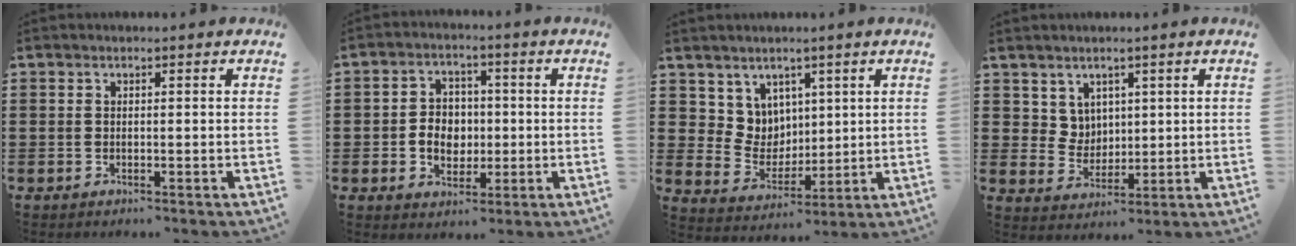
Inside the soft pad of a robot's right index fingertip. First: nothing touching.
{"total": 5.0, "force": [-0.5, 4.3, 2.4], "torque": [-0.049, 0.009, -0.013]}
{"total": 6.5, "force": [3.7, 5.2, 0.3], "torque": [-0.041, -0.008, 0.074]}
{"total": 4.5, "force": [2.8, 3.6, 0.5], "torque": [-0.029, 0.006, 0.053]}